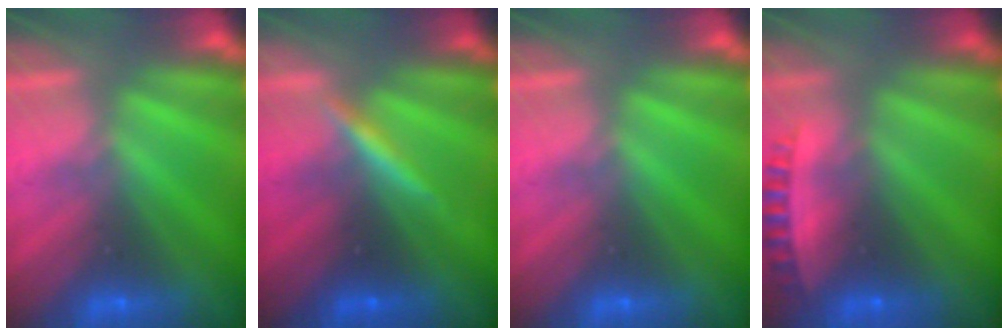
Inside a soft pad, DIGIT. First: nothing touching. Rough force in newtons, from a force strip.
{"total": 3.2}
{"total": 0.0}
{"total": 2.6}